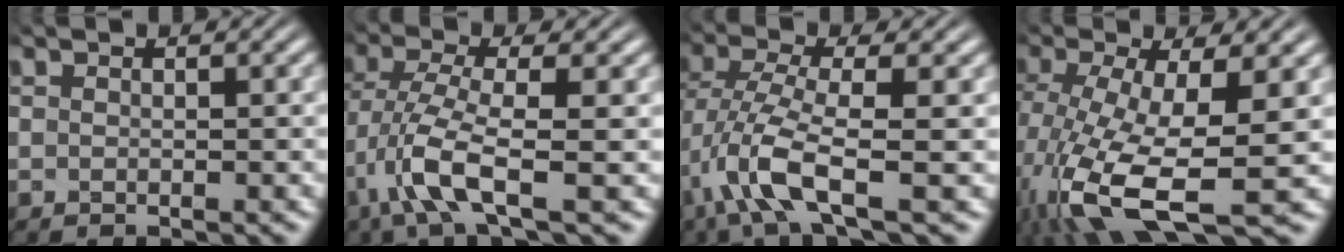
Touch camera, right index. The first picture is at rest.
{"total": 5.1, "force": [-0.9, 1.5, 4.8], "torque": [-0.112, -0.032, 0.000]}
{"total": 5.8, "force": [-1.2, 2.1, 5.3], "torque": [-0.122, -0.034, -0.005]}
{"total": 8.7, "force": [-3.3, 3.8, 7.0], "torque": [-0.158, -0.067, -0.017]}